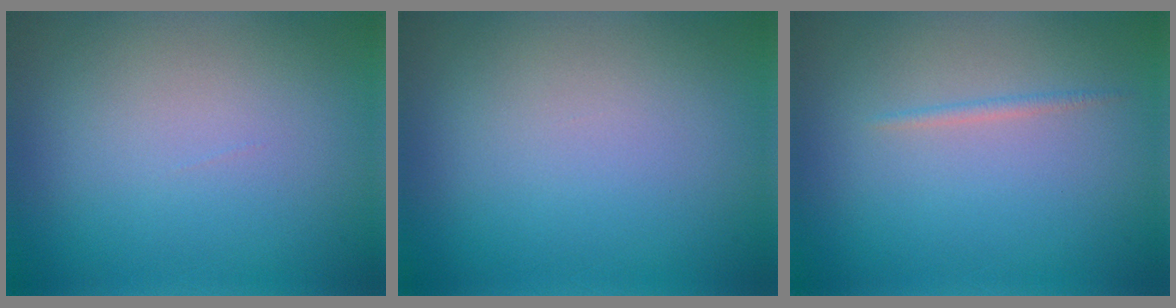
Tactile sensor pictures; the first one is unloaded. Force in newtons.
{"total": 0.0}
{"total": 0.7, "press": 0.7, "slide": 0.1}